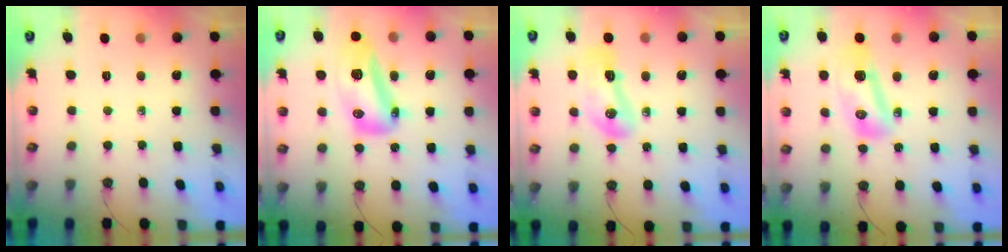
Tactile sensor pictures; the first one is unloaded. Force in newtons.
{"total": 15.6, "press": 15.5, "slide": 1.5}
{"total": 11.3, "press": 11.1, "slide": 1.9}
{"total": 10.8, "press": 10.7, "slide": 1.2}